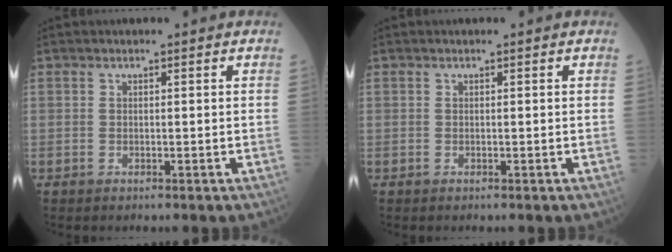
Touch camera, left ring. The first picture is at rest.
{"total": 0.0}